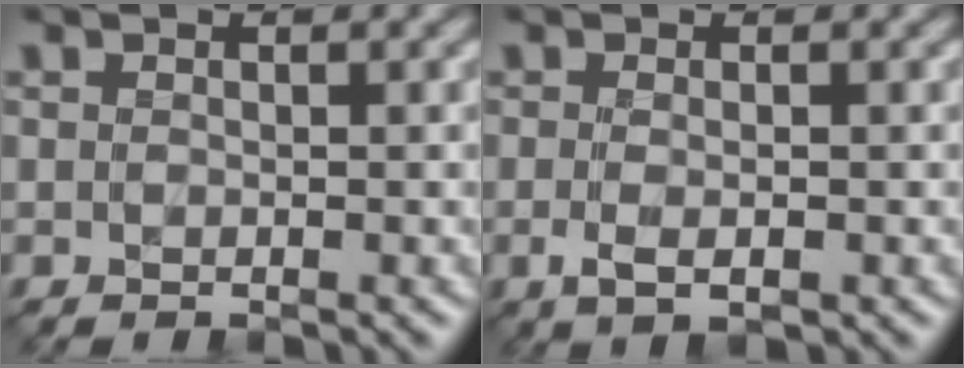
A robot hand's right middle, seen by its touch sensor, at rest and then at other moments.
{"total": 2.2, "force": [-0.5, 0.8, 1.9], "torque": [-0.041, -0.008, -0.009]}